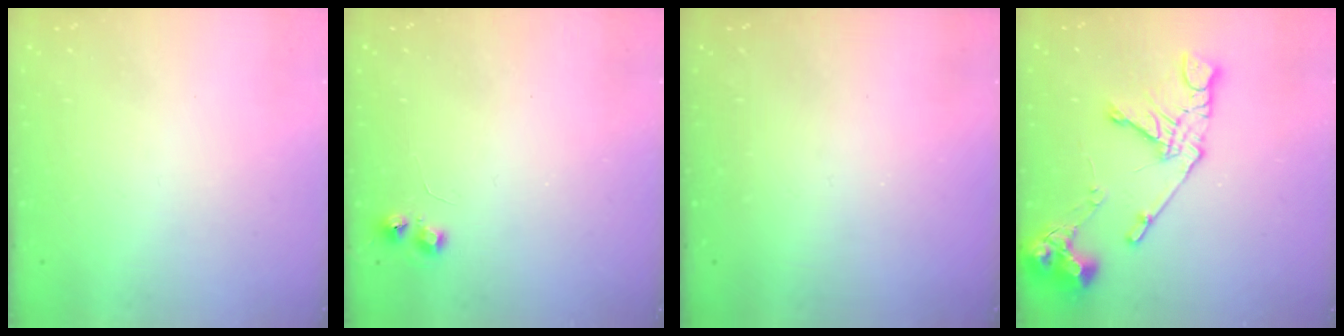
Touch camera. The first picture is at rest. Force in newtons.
{"total": 5.7, "press": 5.6, "slide": 1.0}
{"total": 0.0}
{"total": 13.8, "press": 13.7, "slide": 1.5}